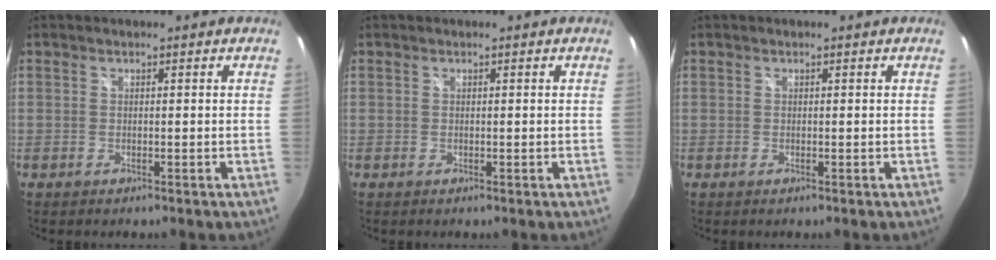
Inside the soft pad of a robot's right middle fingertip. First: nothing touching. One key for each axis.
{"total": 0.0}
{"total": 0.0}